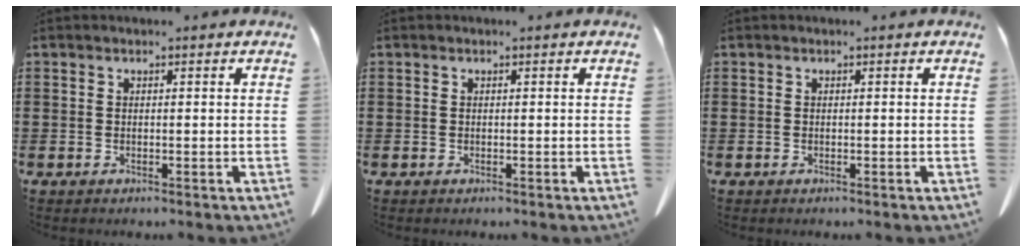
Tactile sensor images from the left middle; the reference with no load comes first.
{"total": 0.0}
{"total": 0.0}